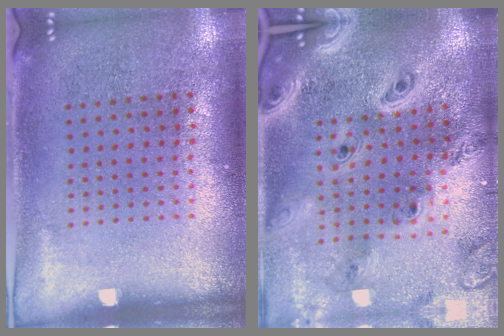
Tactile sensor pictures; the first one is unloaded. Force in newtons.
{"total": 4.1, "press": 3.1, "slide": 2.7}